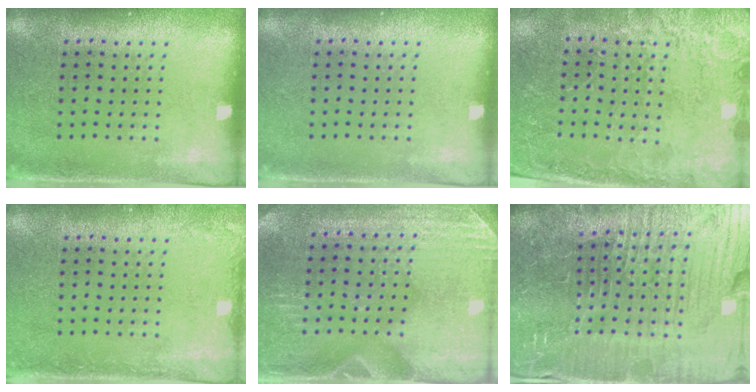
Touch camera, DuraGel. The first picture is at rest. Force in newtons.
{"total": 0.0}
{"total": 2.8, "press": 2.7, "slide": 0.4}
{"total": 1.3, "press": 1.3, "slide": 0.1}
{"total": 2.9, "press": 2.8, "slide": 0.4}
{"total": 7.4, "press": 6.6, "slide": 3.3}